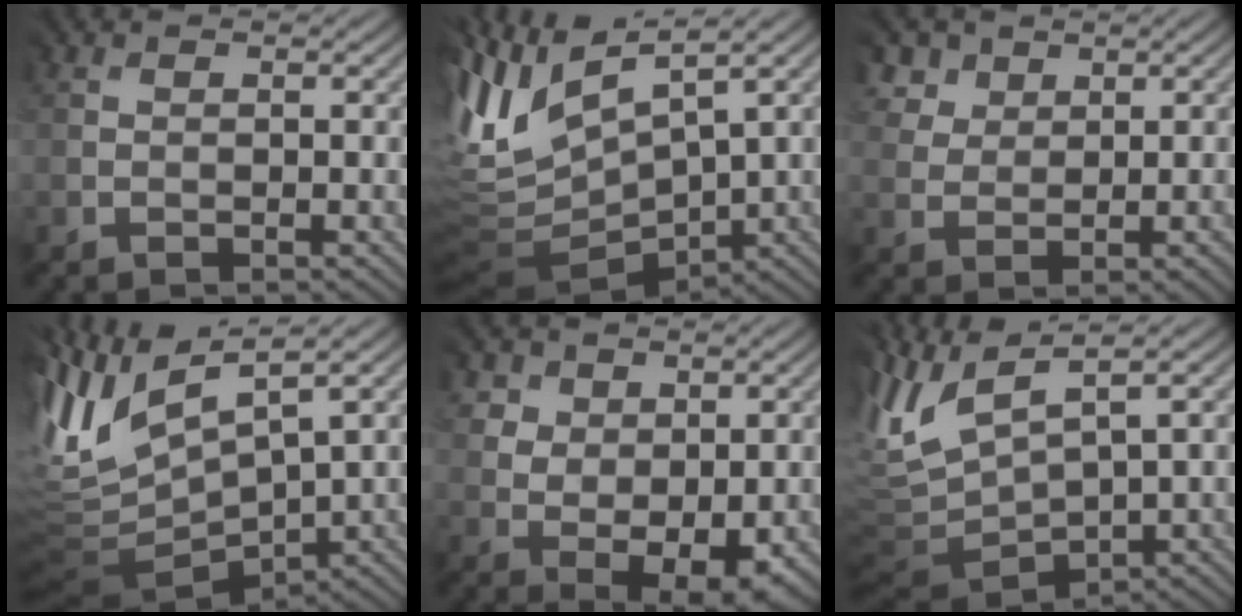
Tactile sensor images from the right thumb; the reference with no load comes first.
{"total": 8.5, "force": [2.7, 3.9, 7.1], "torque": [-0.198, 0.016, 0.061]}
{"total": 3.8, "force": [2.8, 2.5, -0.2], "torque": [-0.015, 0.001, 0.060]}
{"total": 9.1, "force": [2.4, 3.8, 7.9], "torque": [-0.212, 0.014, 0.055]}
{"total": 6.7, "force": [1.4, 5.4, 3.7], "torque": [-0.070, -0.007, 0.032]}
{"total": 7.9, "force": [3.3, 3.3, 6.4], "torque": [-0.191, 0.012, 0.068]}